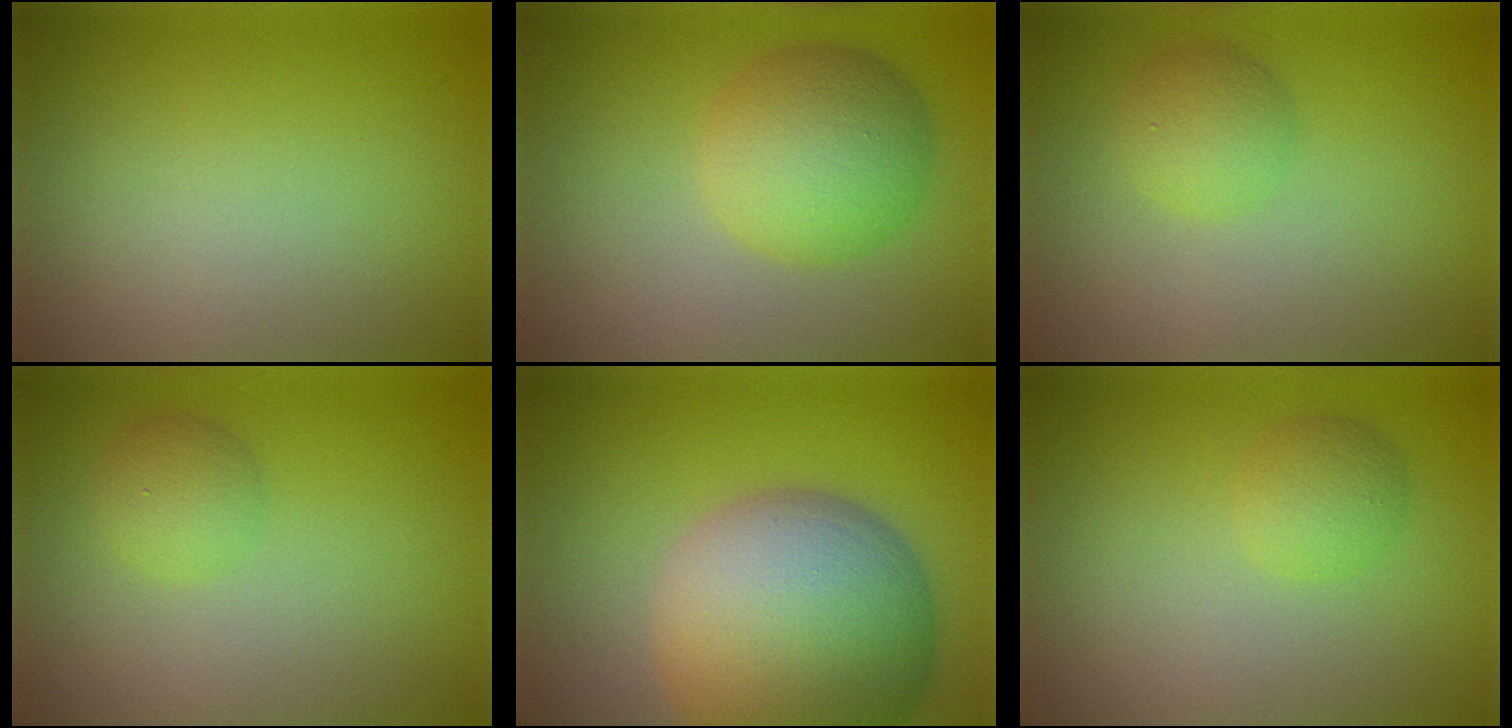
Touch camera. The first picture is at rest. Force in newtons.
{"total": 6.0, "press": 6.0, "slide": 0.1}
{"total": 2.4, "press": 2.4, "slide": 0.1}
{"total": 2.0, "press": 2.0, "slide": 0.1}
{"total": 14.9, "press": 14.8, "slide": 0.9}
{"total": 2.0, "press": 2.0, "slide": 0.1}